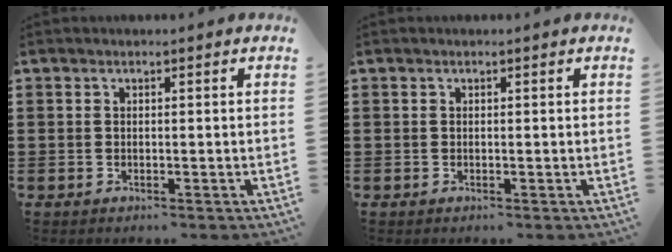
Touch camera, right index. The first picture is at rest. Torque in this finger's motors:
{"motor_torque": [0.05, 0.05, 0.00, 0.00]}